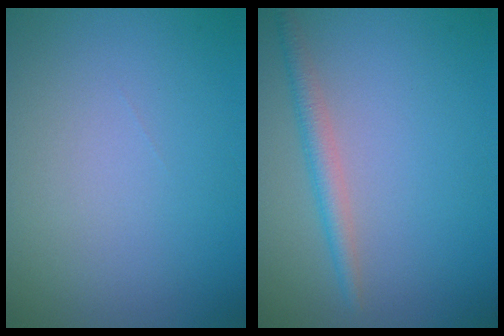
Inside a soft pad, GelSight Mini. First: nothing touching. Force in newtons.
{"total": 2.3, "press": 2.3, "slide": 0.1}